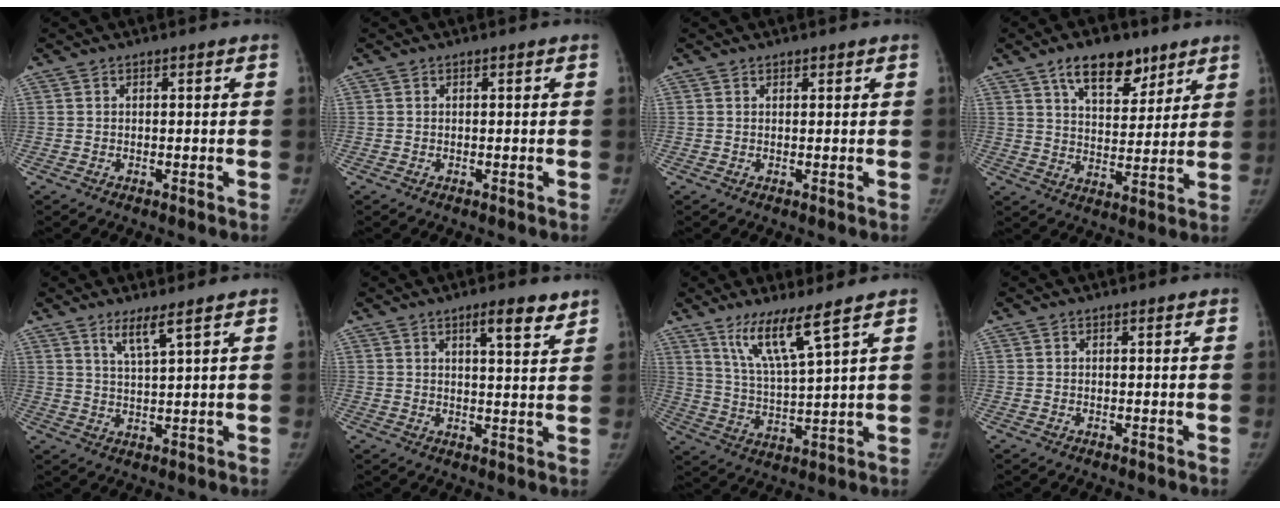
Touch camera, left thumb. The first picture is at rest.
{"total": 0.0}
{"total": 0.5, "force": [0.5, 0.3, 0.0], "torque": [0.005, -0.003, 0.006]}
{"total": 12.0, "force": [7.6, 6.2, 7.0], "torque": [-0.074, -0.039, 0.126]}
{"total": 4.2, "force": [2.8, 0.0, 3.1], "torque": [-0.063, -0.026, 0.059]}
{"total": 5.8, "force": [3.8, 1.2, 4.1], "torque": [-0.051, -0.025, 0.054]}
{"total": 9.2, "force": [6.2, 0.2, 6.8], "torque": [-0.132, -0.045, 0.128]}
{"total": 0.0}